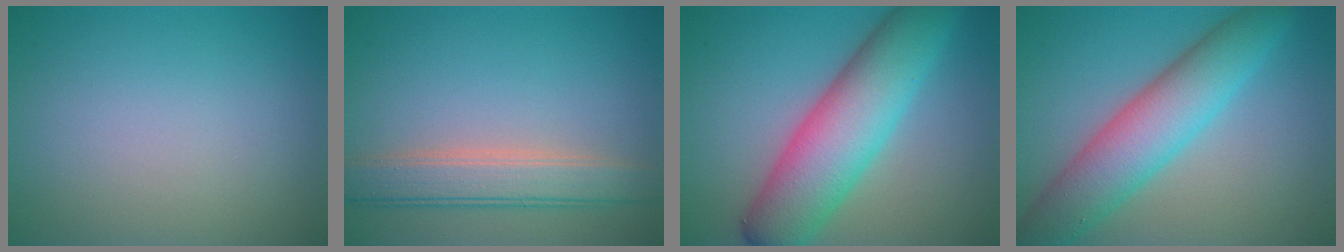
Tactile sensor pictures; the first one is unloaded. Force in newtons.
{"total": 4.3, "press": 4.3, "slide": 0.4}
{"total": 9.3, "press": 9.3, "slide": 0.3}
{"total": 7.4, "press": 7.4, "slide": 0.2}